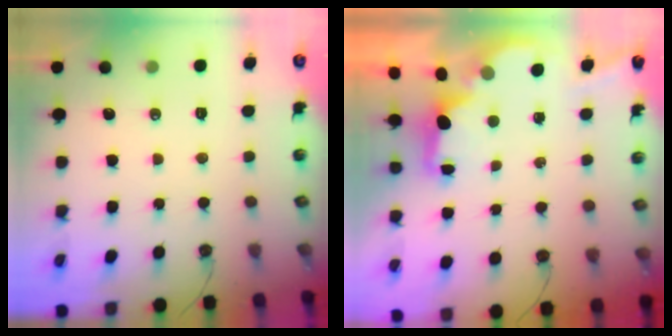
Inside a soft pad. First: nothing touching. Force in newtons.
{"total": 2.2, "press": 2.1, "slide": 0.8}